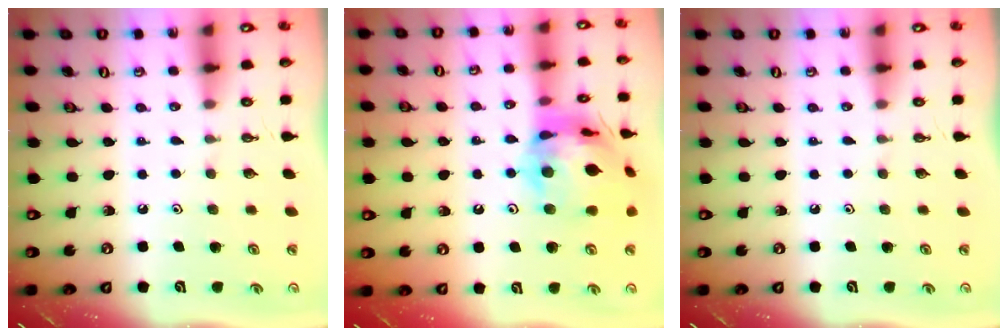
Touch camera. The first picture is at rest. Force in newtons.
{"total": 19.0, "press": 18.9, "slide": 2.3}
{"total": 0.0}